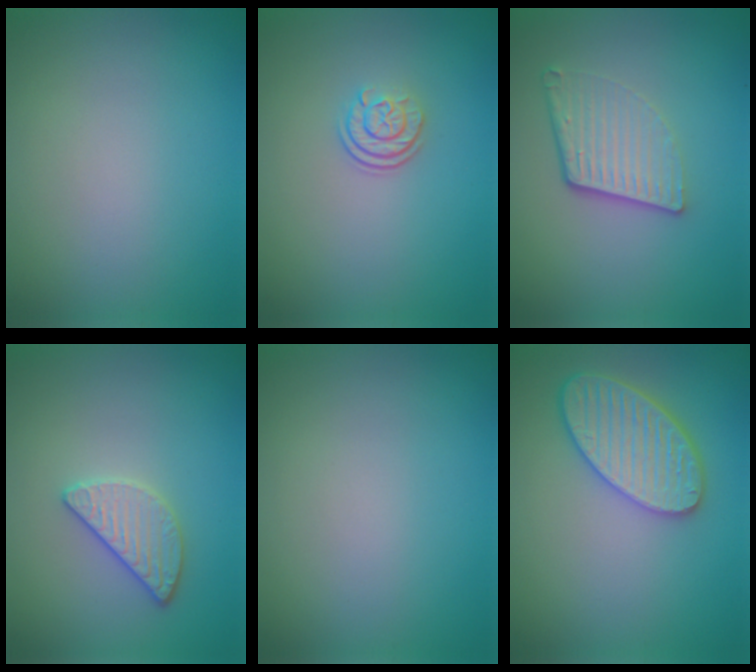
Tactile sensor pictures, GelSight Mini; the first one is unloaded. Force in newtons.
{"total": 2.3, "press": 1.7, "slide": 1.6}
{"total": 4.4, "press": 2.9, "slide": 3.3}
{"total": 2.5, "press": 2.3, "slide": 0.8}
{"total": 0.0}
{"total": 5.1, "press": 4.7, "slide": 2.0}